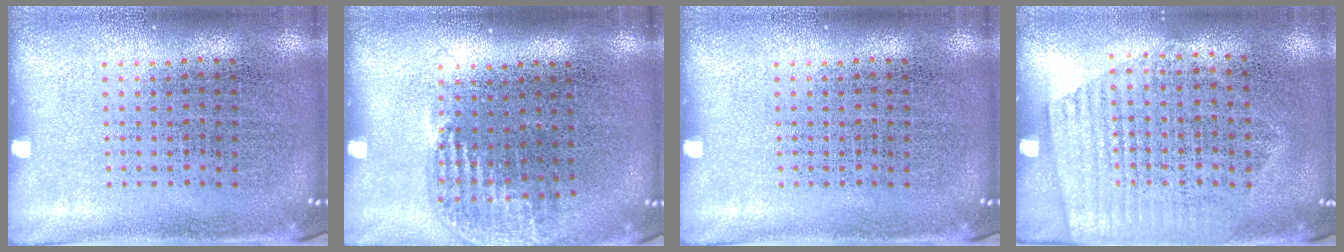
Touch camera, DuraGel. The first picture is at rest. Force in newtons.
{"total": 1.1, "press": 1.0, "slide": 0.4}
{"total": 0.0}
{"total": 1.5, "press": 1.2, "slide": 0.8}